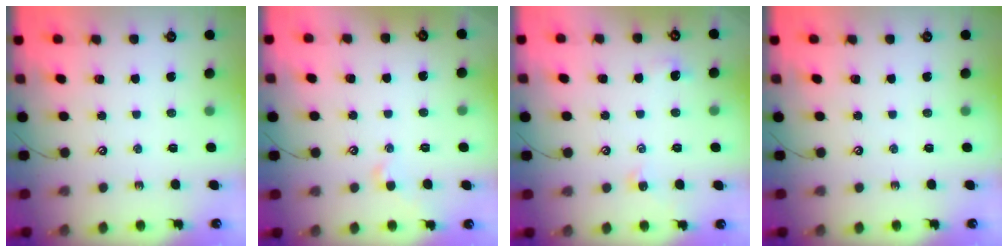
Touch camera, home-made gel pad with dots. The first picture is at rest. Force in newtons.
{"total": 0.8, "press": 0.7, "slide": 0.5}
{"total": 1.0, "press": 0.9, "slide": 0.5}
{"total": 0.0}